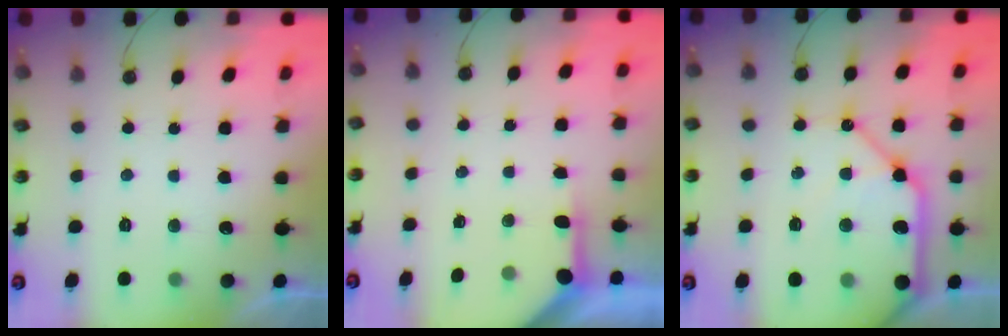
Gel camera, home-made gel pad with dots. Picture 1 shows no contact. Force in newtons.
{"total": 3.3, "press": 3.2, "slide": 0.3}
{"total": 22.6, "press": 22.3, "slide": 3.1}